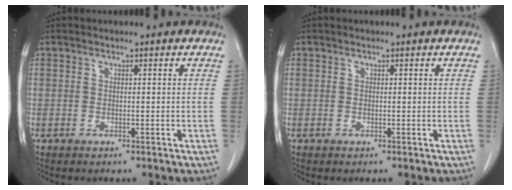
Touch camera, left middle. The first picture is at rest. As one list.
[{"total": 0.0}]